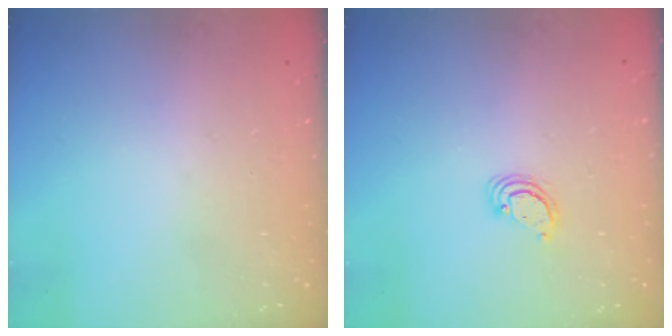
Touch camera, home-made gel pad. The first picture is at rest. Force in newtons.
{"total": 2.9, "press": 2.9, "slide": 0.3}